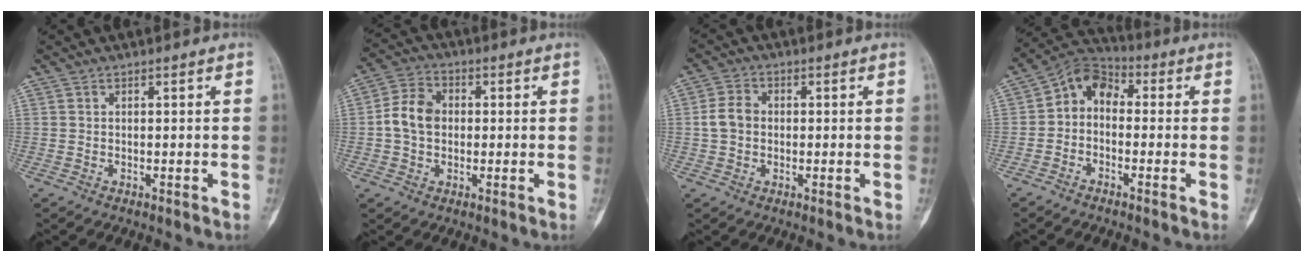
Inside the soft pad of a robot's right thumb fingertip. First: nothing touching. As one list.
[{"total": 7.4, "force": [0.0, 5.8, 4.7], "torque": [-0.080, 0.018, -0.009]}, {"total": 4.6, "force": [-0.1, 3.6, 2.8], "torque": [-0.049, 0.012, -0.007]}, {"total": 7.2, "force": [-0.5, 5.4, 4.8], "torque": [-0.061, 0.034, -0.032]}]